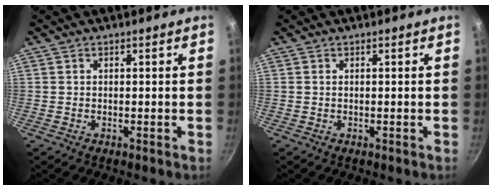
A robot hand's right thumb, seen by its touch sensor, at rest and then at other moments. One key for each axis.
{"total": 0.0}